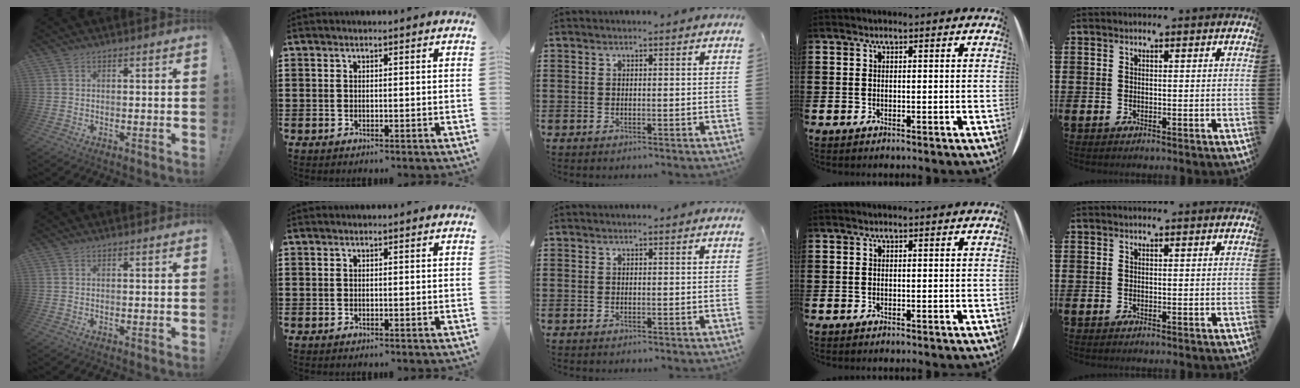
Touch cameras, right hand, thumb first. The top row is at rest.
{}